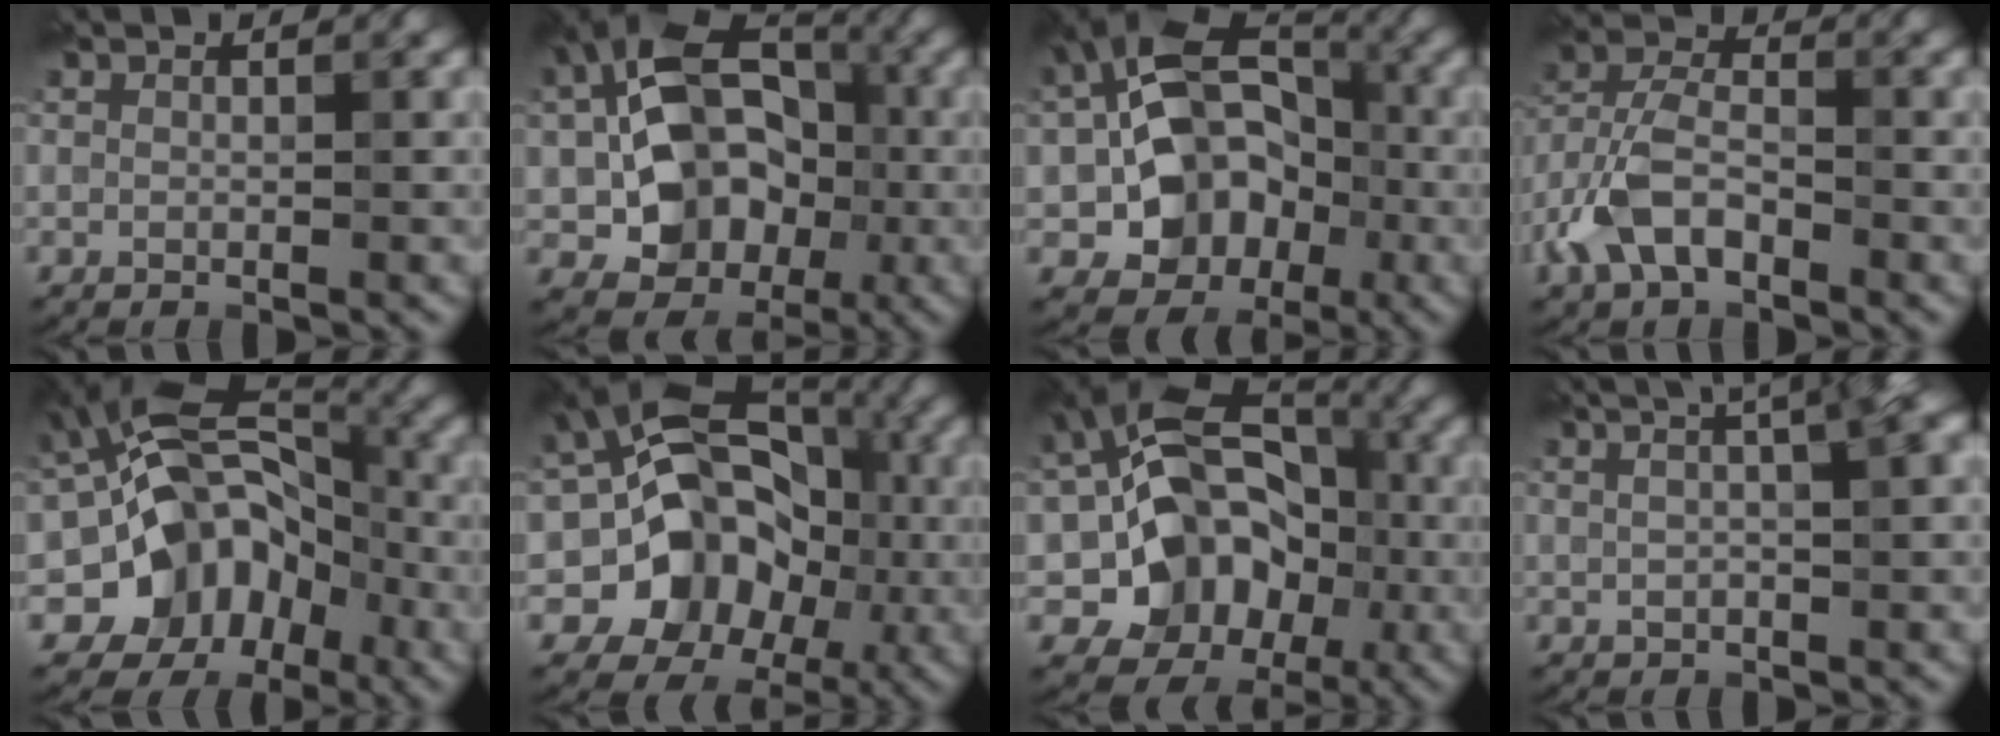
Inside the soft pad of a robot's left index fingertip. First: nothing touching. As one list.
[{"total": 12.3, "force": [-1.2, 9.4, 7.9], "torque": [-0.105, 0.006, -0.035]}, {"total": 11.4, "force": [-1.7, 8.8, 7.0], "torque": [-0.087, 0.006, -0.049]}, {"total": 5.2, "force": [-2.7, 3.0, 3.3], "torque": [-0.073, 0.010, -0.064]}, {"total": 12.0, "force": [-3.4, 9.3, 6.7], "torque": [-0.083, 0.012, -0.076]}, {"total": 12.9, "force": [-1.4, 10.5, 7.4], "torque": [-0.090, 0.000, -0.043]}, {"total": 12.8, "force": [-1.3, 10.2, 7.5], "torque": [-0.099, 0.009, -0.033]}, {"total": 8.7, "force": [3.9, 3.5, 6.9], "torque": [-0.040, 0.051, 0.027]}]